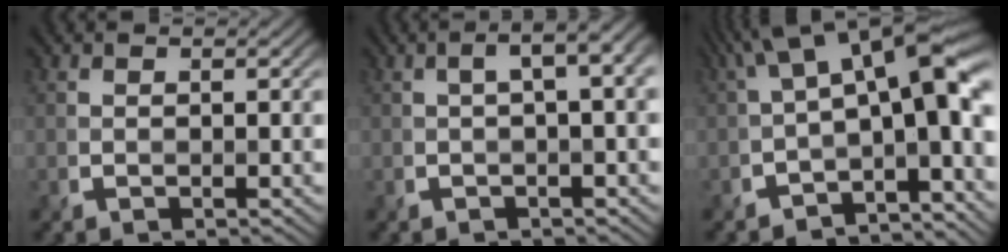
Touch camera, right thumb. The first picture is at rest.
{"total": 3.9, "force": [0.6, 1.0, 3.7], "torque": [-0.053, 0.020, 0.008]}
{"total": 12.9, "force": [0.6, 5.1, 11.9], "torque": [-0.165, 0.009, 0.012]}